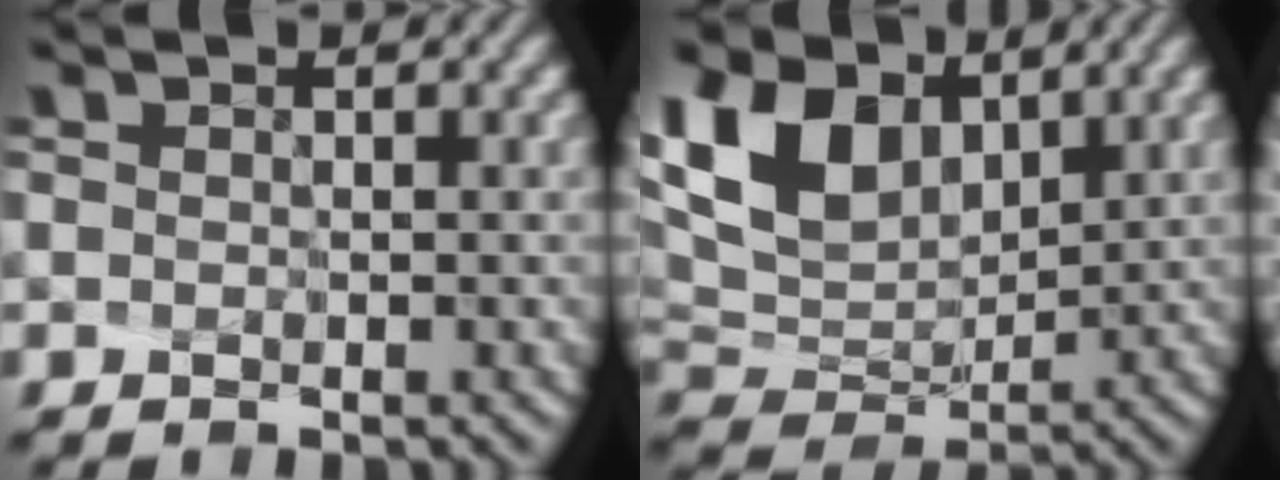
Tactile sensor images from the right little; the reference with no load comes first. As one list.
[{"total": 7.2, "force": [3.5, 4.5, 4.4], "torque": [-0.116, 0.007, 0.074]}]